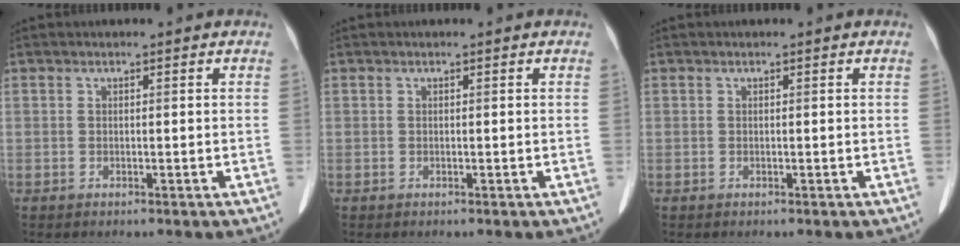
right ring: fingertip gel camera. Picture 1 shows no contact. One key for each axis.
{"total": 0.0}
{"total": 0.0}